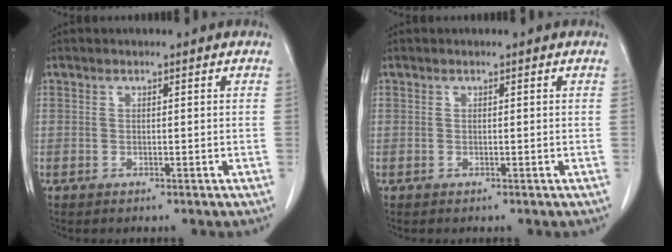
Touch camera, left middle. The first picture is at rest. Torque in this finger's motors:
{"motor_torque": [0.02, -0.01, -0.03, 0.00]}